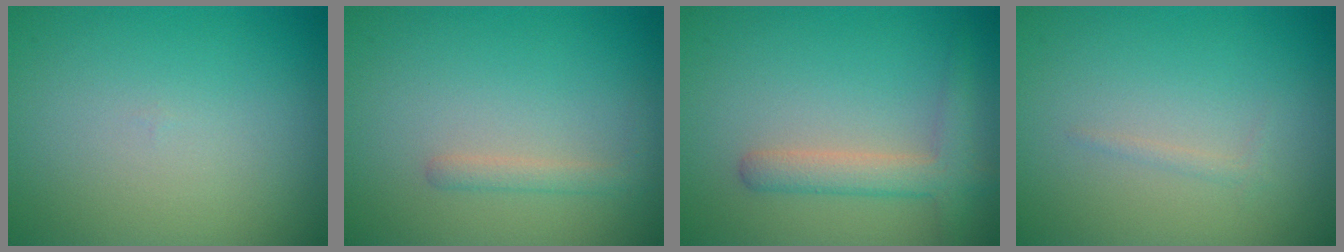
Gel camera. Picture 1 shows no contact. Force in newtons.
{"total": 1.2, "press": 1.2, "slide": 0.1}
{"total": 3.0, "press": 3.0, "slide": 0.2}
{"total": 0.6, "press": 0.6, "slide": 0.0}